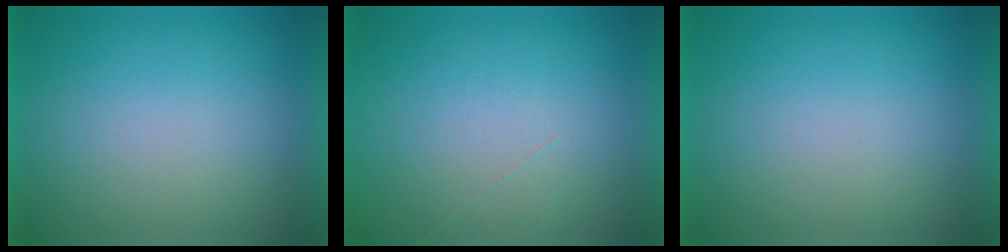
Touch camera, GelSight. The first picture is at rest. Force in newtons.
{"total": 1.2}
{"total": 0.0}